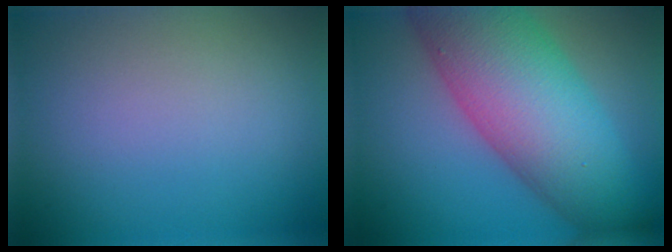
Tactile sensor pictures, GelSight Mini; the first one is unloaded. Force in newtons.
{"total": 13.6, "press": 13.6, "slide": 0.5}